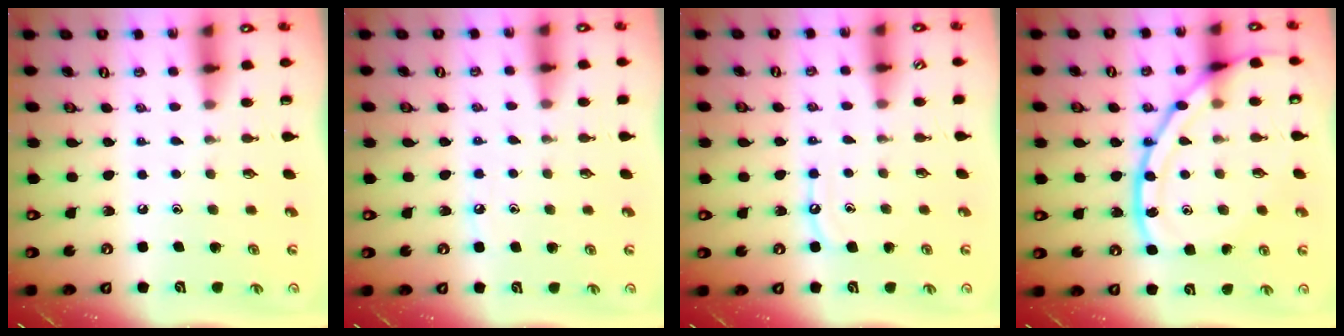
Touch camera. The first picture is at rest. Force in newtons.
{"total": 4.0, "press": 4.0, "slide": 0.6}
{"total": 6.4, "press": 6.4, "slide": 0.6}
{"total": 17.4, "press": 17.3, "slide": 1.6}